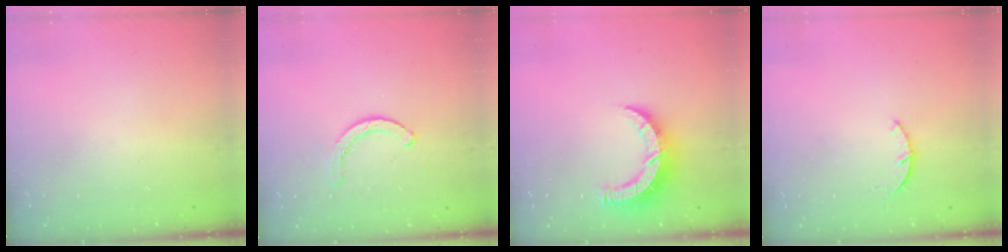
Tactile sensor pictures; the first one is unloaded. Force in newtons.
{"total": 3.5, "press": 3.4, "slide": 0.7}
{"total": 9.4, "press": 9.4, "slide": 0.7}
{"total": 3.2, "press": 3.2, "slide": 0.4}